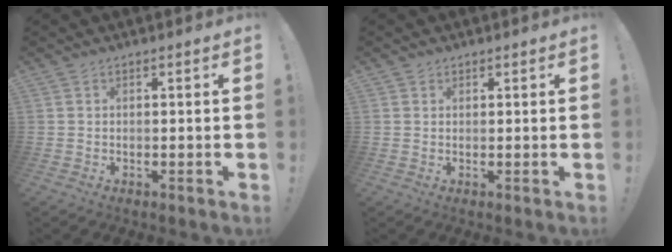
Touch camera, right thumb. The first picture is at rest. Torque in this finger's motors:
{"motor_torque": [-0.01, -0.14, 0.12, -0.19, -0.04]}